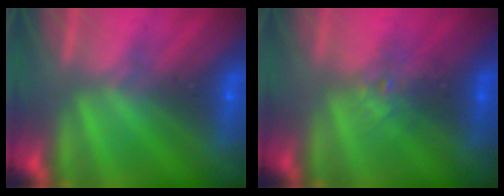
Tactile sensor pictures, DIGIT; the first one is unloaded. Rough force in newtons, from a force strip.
{"total": 2.1}